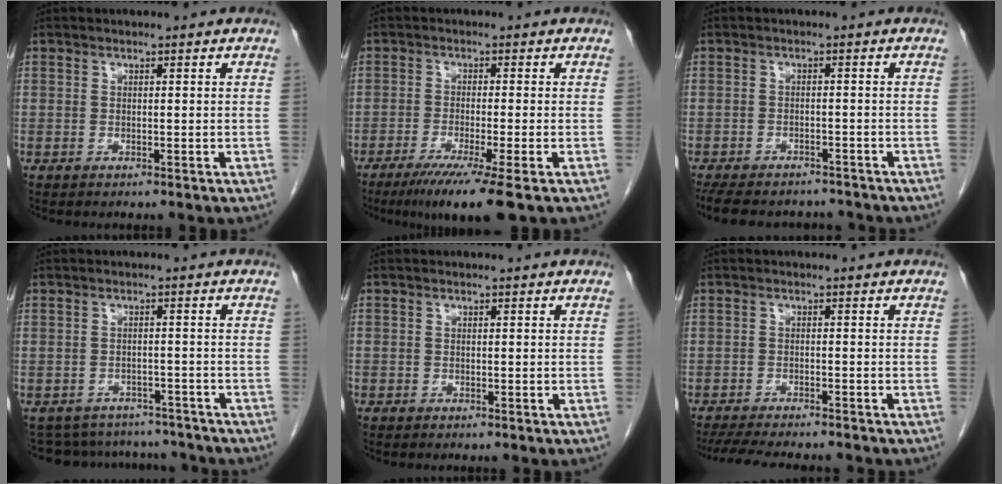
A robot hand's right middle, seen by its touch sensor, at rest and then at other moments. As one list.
[{"total": 8.3, "force": [-5.4, -0.8, 6.2], "torque": [-0.095, -0.023, -0.089]}, {"total": 13.3, "force": [-11.4, 5.1, 4.6], "torque": [-0.107, -0.001, -0.146]}, {"total": 11.4, "force": [-10.6, 3.9, 1.4], "torque": [-0.024, 0.019, -0.129]}, {"total": 0.8, "force": [-0.6, 0.5, 0.1], "torque": [-0.005, 0.003, -0.011]}, {"total": 12.0, "force": [-10.7, 2.0, 5.1], "torque": [-0.081, -0.013, -0.149]}]